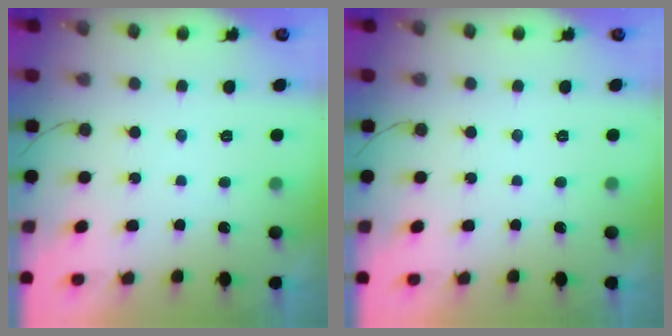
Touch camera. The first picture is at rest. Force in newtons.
{"total": 0.0}